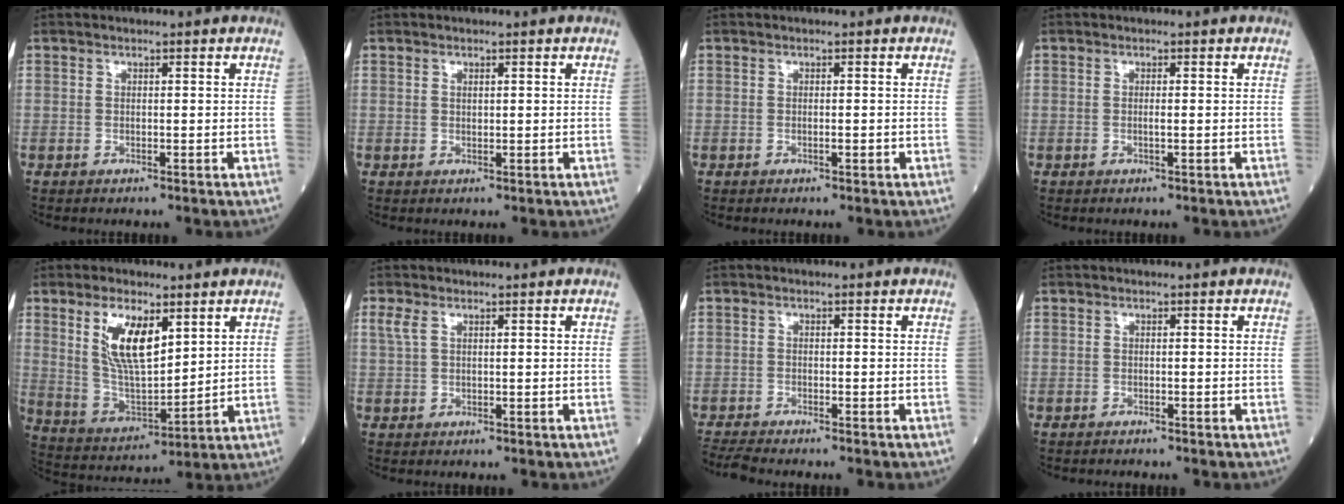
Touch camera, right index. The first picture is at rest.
{"total": 0.7, "force": [0.3, 0.2, 0.5], "torque": [-0.011, -0.003, 0.006]}
{"total": 0.7, "force": [-0.2, 0.1, 0.6], "torque": [-0.015, 0.000, 0.001]}
{"total": 0.6, "force": [0.0, 0.0, 0.6], "torque": [-0.017, -0.001, 0.002]}
{"total": 11.0, "force": [4.8, 3.9, 9.2], "torque": [-0.185, 0.000, 0.099]}
{"total": 1.8, "force": [0.9, 0.8, 1.3], "torque": [-0.042, 0.016, 0.025]}
{"total": 4.1, "force": [-3.8, -0.6, 1.3], "torque": [-0.025, -0.011, -0.065]}
{"total": 0.8, "force": [-0.8, 0.1, 0.2], "torque": [-0.008, -0.001, -0.013]}